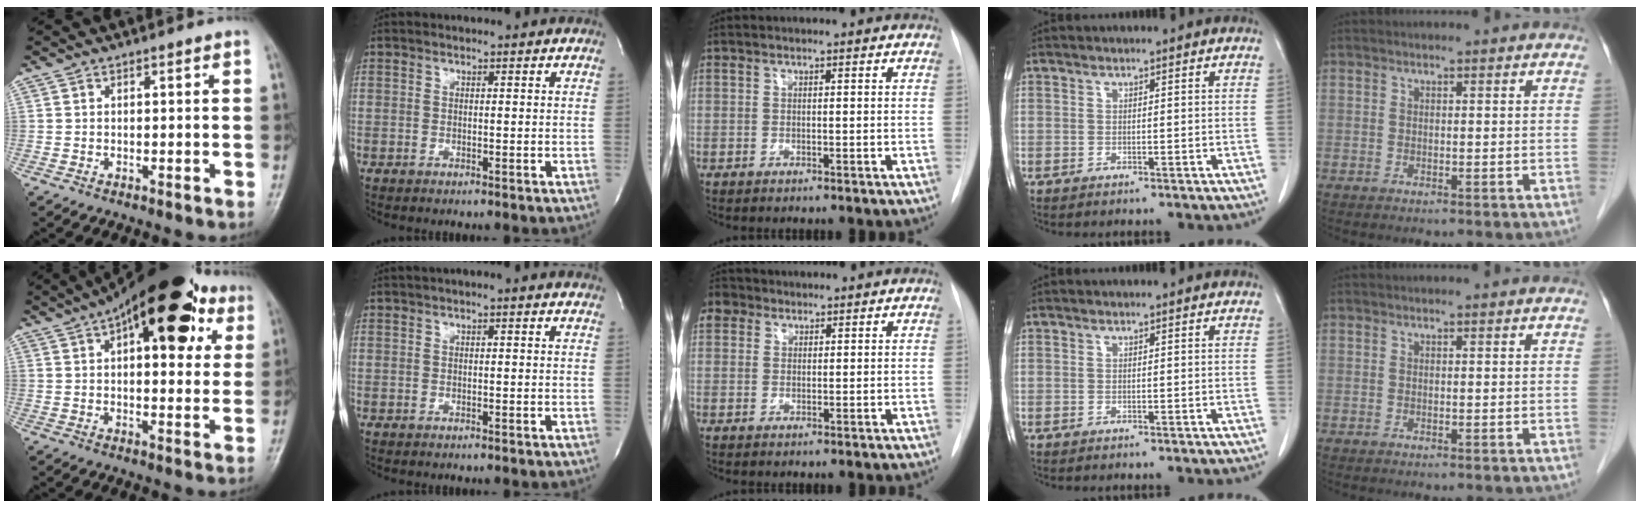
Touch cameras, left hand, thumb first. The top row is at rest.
{"thumb": {"total": 22.0, "force": [9.5, 10.0, 17.2], "torque": [-0.221, 0.008, 0.133]}, "index": {"total": 1.2, "force": [0.4, 0.2, 1.1], "torque": [-0.021, 0.008, -0.001]}, "middle": {"total": 3.2, "force": [1.6, 2.6, 0.8], "torque": [-0.014, 0.013, 0.028]}}